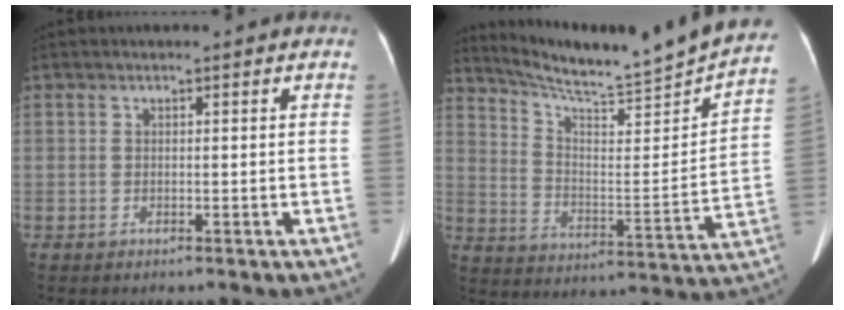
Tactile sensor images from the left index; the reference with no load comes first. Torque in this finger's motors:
{"motor_torque": [0.41, -0.92, 0.00, 0.05]}